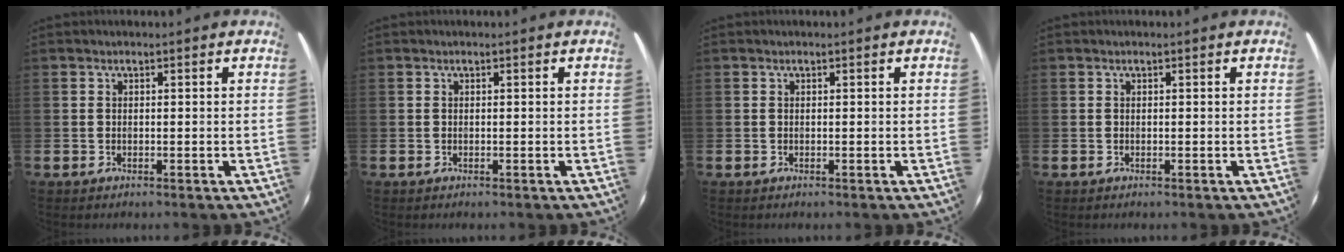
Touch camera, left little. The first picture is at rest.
{"total": 0.0}
{"total": 0.0}
{"total": 0.0}